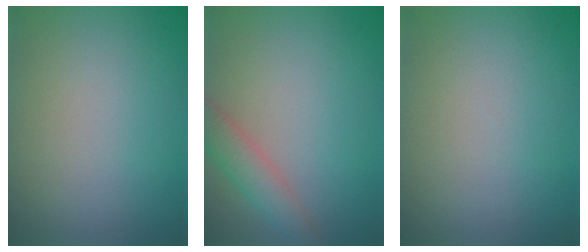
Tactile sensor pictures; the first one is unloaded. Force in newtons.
{"total": 3.0, "press": 3.0, "slide": 0.2}
{"total": 0.0}